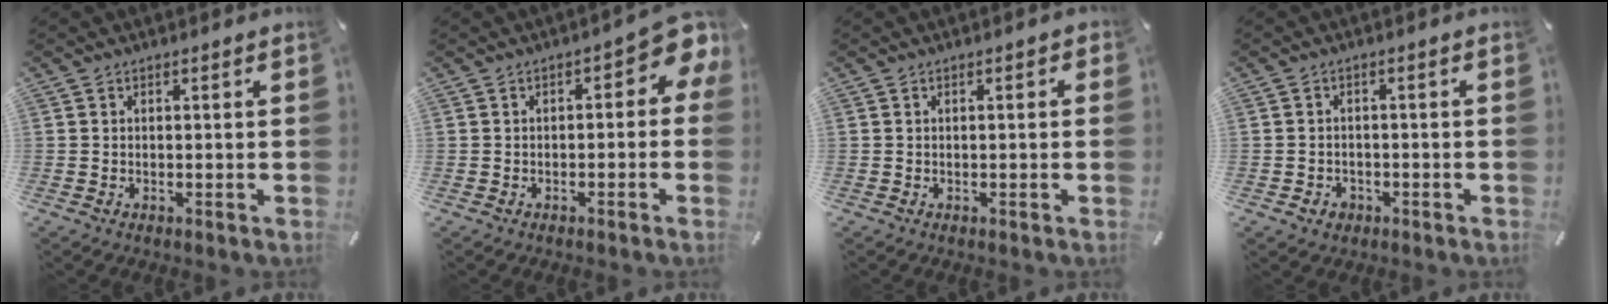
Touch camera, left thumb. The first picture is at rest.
{"total": 6.3, "force": [1.2, 3.1, 5.4], "torque": [-0.072, -0.009, 0.014]}
{"total": 0.6, "force": [-0.2, 0.3, 0.4], "torque": [-0.008, 0.003, -0.004]}
{"total": 2.5, "force": [-1.1, 2.1, 0.5], "torque": [-0.010, 0.006, -0.026]}